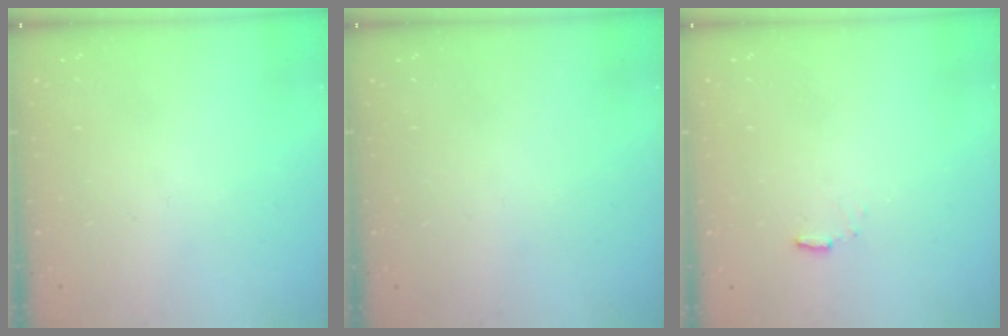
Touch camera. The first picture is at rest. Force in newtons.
{"total": 0.0}
{"total": 2.9, "press": 2.9, "slide": 0.5}